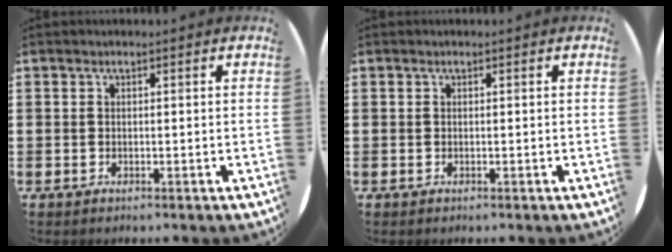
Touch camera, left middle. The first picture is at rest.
{"total": 0.0}